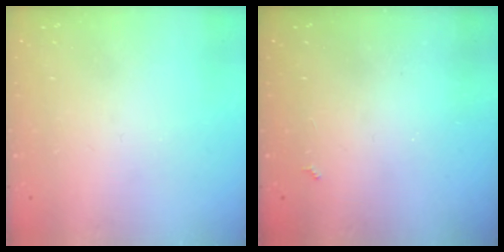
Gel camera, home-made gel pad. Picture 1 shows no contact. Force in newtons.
{"total": 2.5, "press": 2.5, "slide": 0.4}